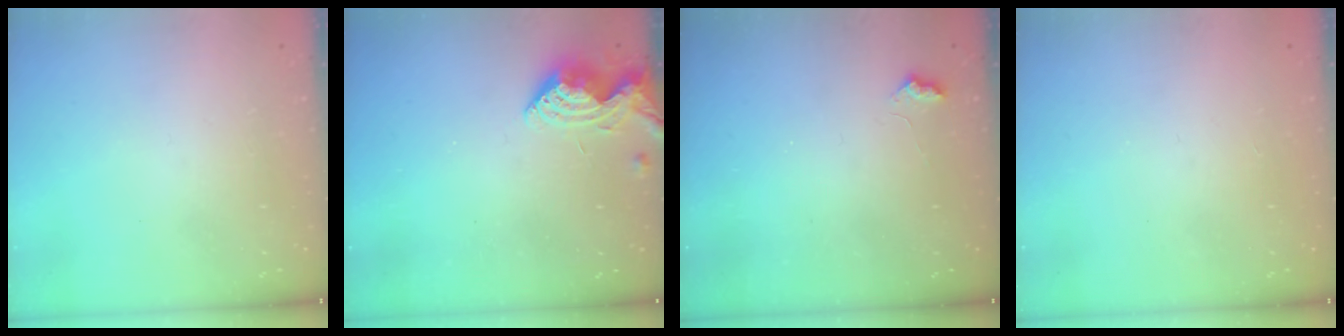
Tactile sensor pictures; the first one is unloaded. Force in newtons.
{"total": 7.1, "press": 7.1, "slide": 0.7}
{"total": 2.8, "press": 2.7, "slide": 0.6}
{"total": 1.5, "press": 1.2, "slide": 0.9}